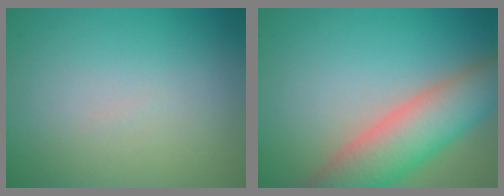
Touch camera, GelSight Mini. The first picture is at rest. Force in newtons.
{"total": 8.7, "press": 8.6, "slide": 0.5}